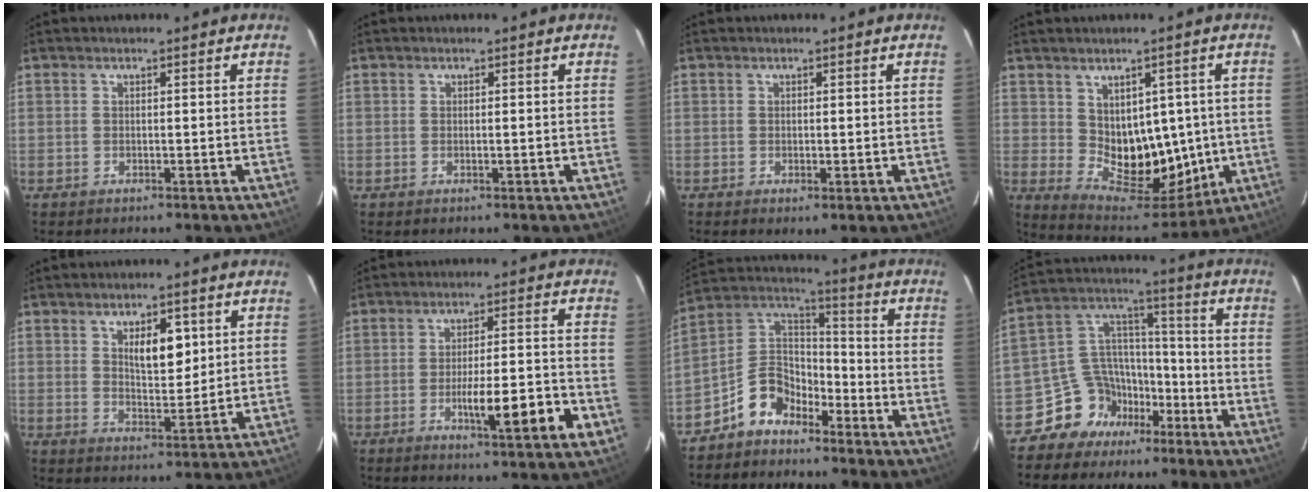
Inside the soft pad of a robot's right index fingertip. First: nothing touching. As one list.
[{"total": 0.6, "force": [-0.2, 0.2, 0.6], "torque": [-0.014, -0.001, -0.002]}, {"total": 2.1, "force": [-0.3, 1.0, 1.8], "torque": [-0.038, -0.005, -0.002]}, {"total": 12.5, "force": [0.3, 7.8, 9.8], "torque": [-0.144, 0.009, 0.037]}, {"total": 6.8, "force": [2.5, 2.9, 5.7], "torque": [-0.095, 0.000, 0.047]}, {"total": 11.4, "force": [-3.9, 1.3, 10.6], "torque": [-0.160, -0.001, -0.057]}, {"total": 9.6, "force": [-6.5, 5.8, 4.0], "torque": [-0.094, 0.038, -0.128]}, {"total": 11.3, "force": [-7.1, 8.4, 2.4], "torque": [-0.053, 0.068, -0.121]}]